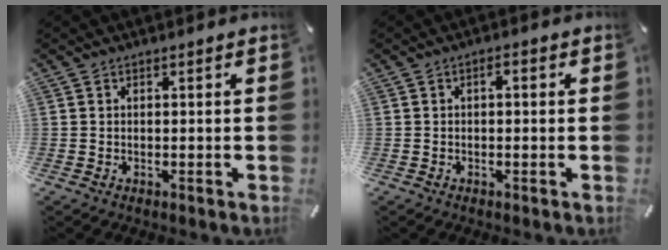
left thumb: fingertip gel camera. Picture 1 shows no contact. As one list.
[{"total": 1.8, "force": [-0.3, 0.7, 1.6], "torque": [-0.030, 0.007, -0.008]}]